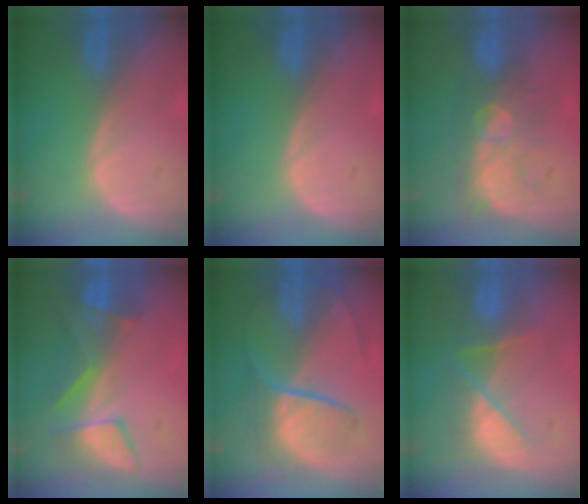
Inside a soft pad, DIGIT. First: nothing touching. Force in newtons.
{"total": 0.0}
{"total": 8.8, "press": 7.6, "slide": 4.5}
{"total": 7.3, "press": 7.0, "slide": 2.2}
{"total": 7.2, "press": 7.0, "slide": 1.8}
{"total": 7.3, "press": 6.9, "slide": 2.4}